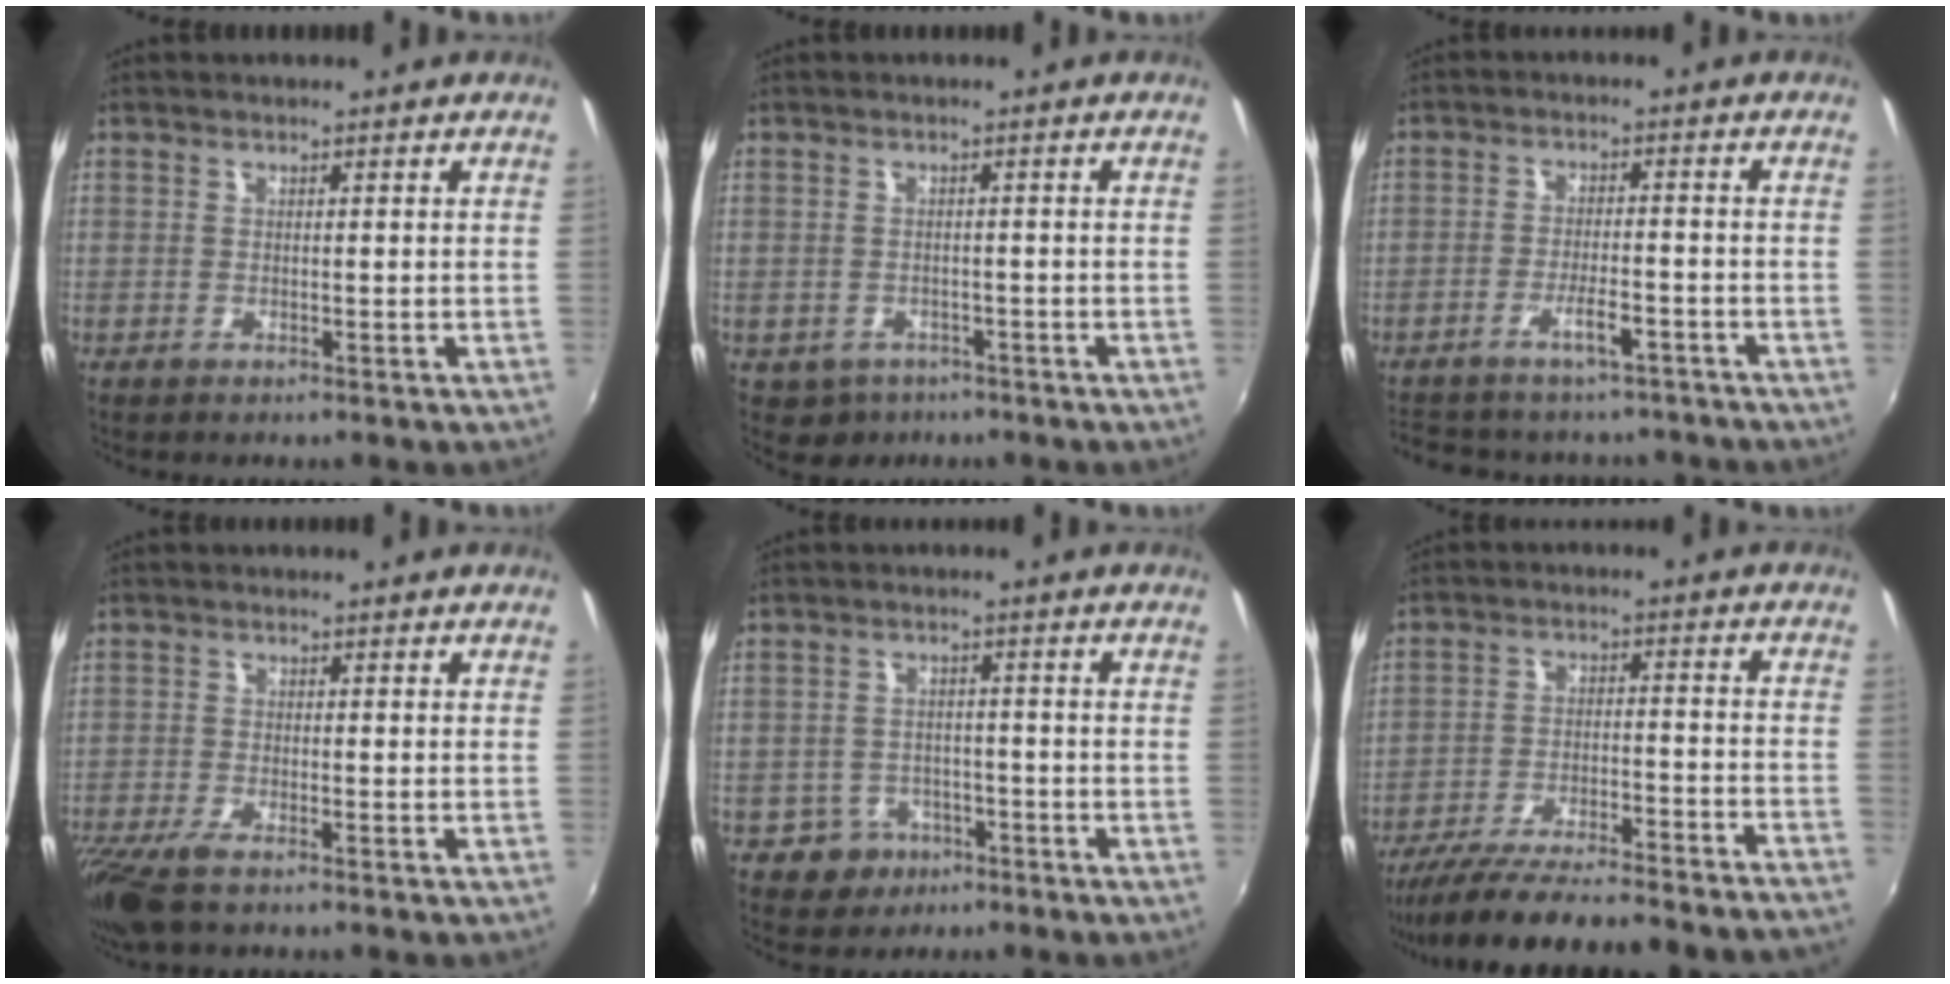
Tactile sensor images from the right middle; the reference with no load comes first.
{"total": 3.6, "force": [-1.9, 2.9, 1.0], "torque": [-0.028, -0.007, -0.021]}
{"total": 11.1, "force": [-9.4, 3.6, 4.6], "torque": [-0.103, 0.005, -0.134]}
{"total": 7.6, "force": [-5.6, 1.8, 4.9], "torque": [-0.121, -0.036, -0.109]}
{"total": 5.3, "force": [-3.0, 4.3, 0.8], "torque": [-0.031, 0.011, -0.038]}
{"total": 25.6, "force": [-23.2, 0.8, 10.7], "torque": [-0.192, -0.061, -0.334]}